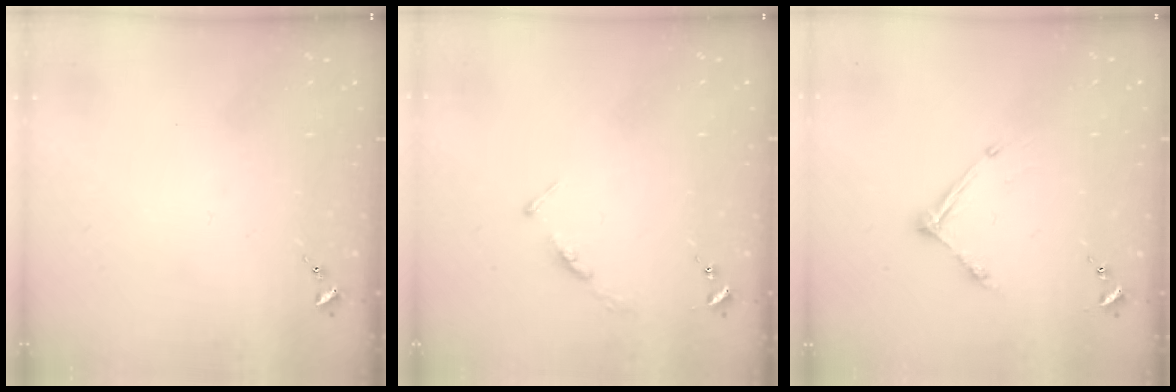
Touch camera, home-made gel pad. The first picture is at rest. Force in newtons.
{"total": 3.5, "press": 3.5, "slide": 0.3}
{"total": 8.6, "press": 8.6, "slide": 0.5}